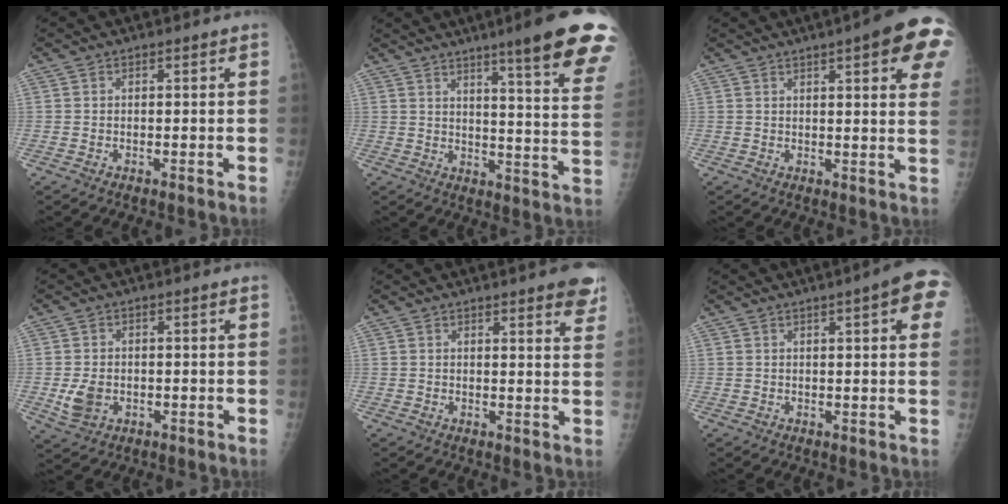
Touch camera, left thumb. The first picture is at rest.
{"total": 21.0, "force": [13.9, 1.8, 15.6], "torque": [-0.185, -0.069, 0.172]}
{"total": 15.0, "force": [7.2, 3.1, 12.8], "torque": [-0.142, -0.014, 0.077]}
{"total": 4.6, "force": [-1.0, 3.5, 2.9], "torque": [-0.048, 0.001, -0.010]}
{"total": 7.0, "force": [4.9, 1.5, 4.8], "torque": [-0.036, -0.017, 0.049]}
{"total": 8.8, "force": [3.5, 1.6, 7.9], "torque": [-0.082, 0.001, 0.033]}